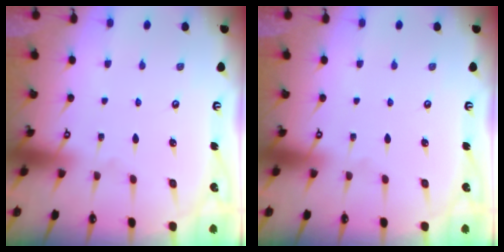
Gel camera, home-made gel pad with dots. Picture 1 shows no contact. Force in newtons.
{"total": 0.0}